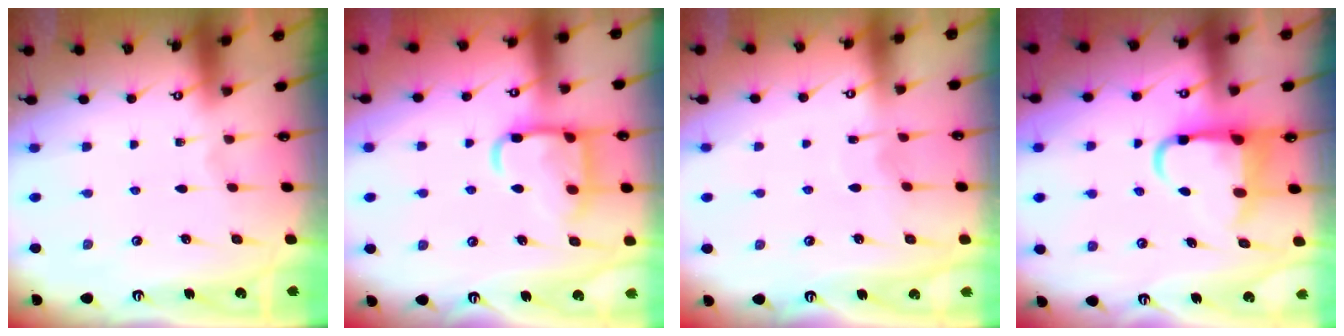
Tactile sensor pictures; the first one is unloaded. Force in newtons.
{"total": 15.1, "press": 15.0, "slide": 1.5}
{"total": 5.1, "press": 5.0, "slide": 0.6}
{"total": 8.2, "press": 8.0, "slide": 2.0}